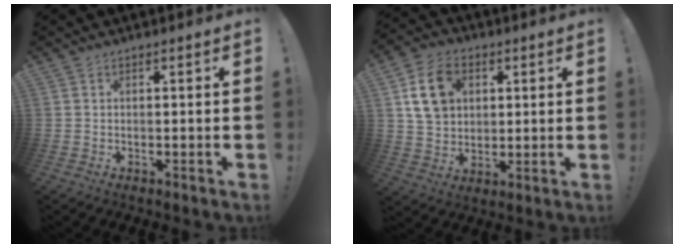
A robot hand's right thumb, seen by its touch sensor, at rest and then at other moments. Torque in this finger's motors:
{"motor_torque": [1.28, 1.72, 0.18, 0.22, 0.03]}